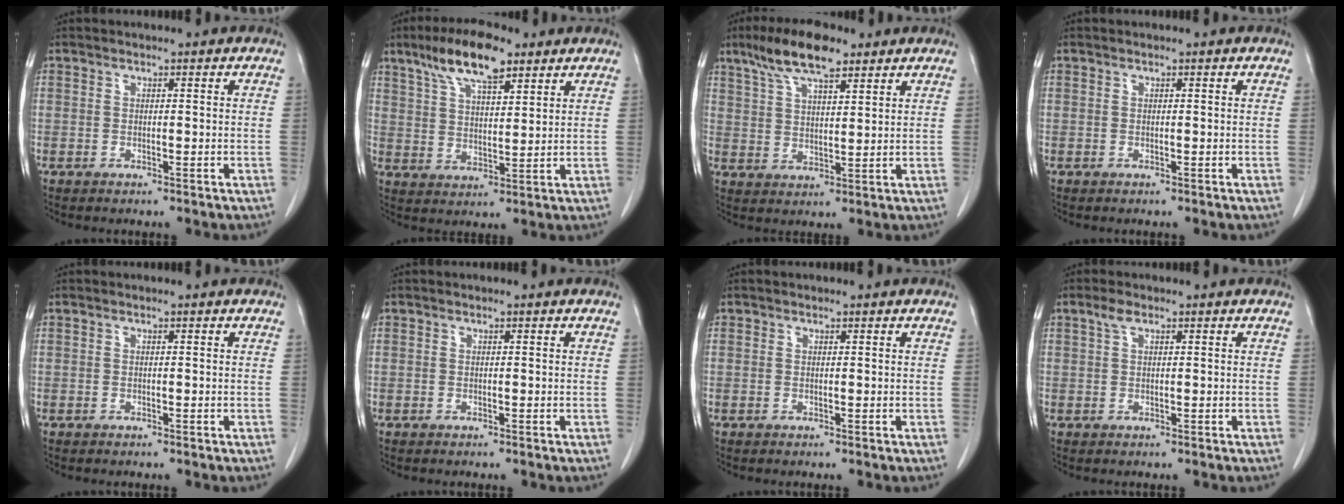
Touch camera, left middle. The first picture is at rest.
{"total": 10.6, "force": [7.1, 3.0, 7.3], "torque": [-0.138, 0.014, 0.127]}
{"total": 9.8, "force": [6.8, 2.6, 6.5], "torque": [-0.126, 0.015, 0.124]}
{"total": 0.0}
{"total": 0.0}
{"total": 0.0}
{"total": 0.0}
{"total": 1.6, "force": [1.0, 0.7, 1.1], "torque": [-0.027, 0.010, 0.020]}